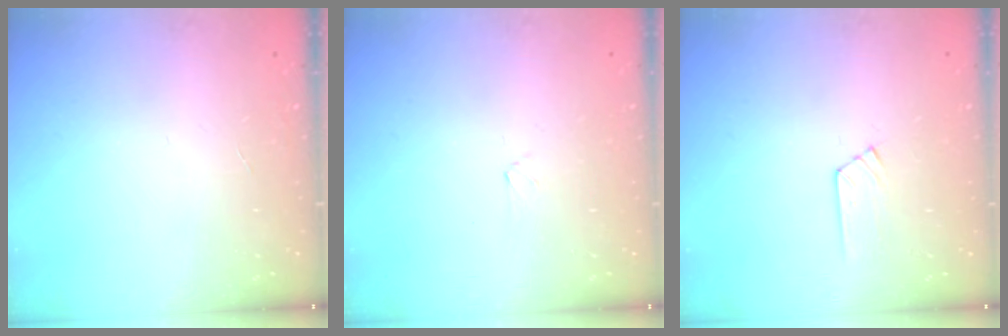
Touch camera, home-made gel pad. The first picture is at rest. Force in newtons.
{"total": 0.9, "press": 0.9, "slide": 0.2}
{"total": 5.1, "press": 5.1, "slide": 0.6}